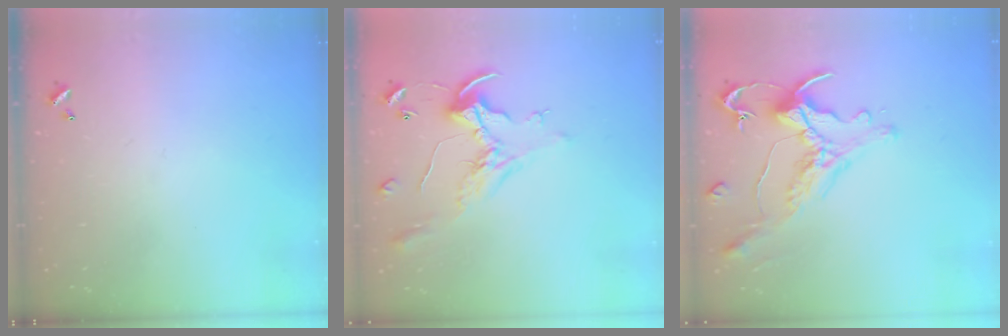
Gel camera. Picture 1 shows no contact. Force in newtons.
{"total": 0.8, "press": 0.5, "slide": 0.6}
{"total": 0.7, "press": 0.1, "slide": 0.7}